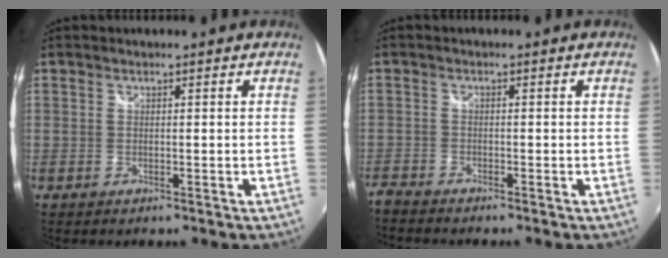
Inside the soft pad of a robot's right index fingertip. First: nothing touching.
{"total": 3.1, "force": [-3.0, 0.6, 0.3], "torque": [-0.020, -0.014, -0.064]}